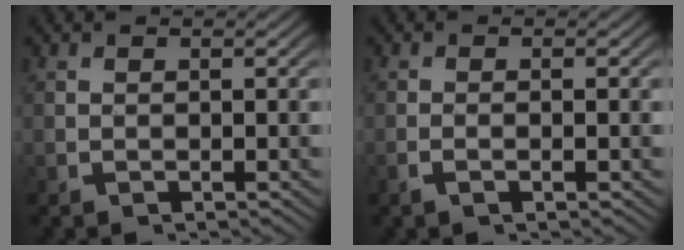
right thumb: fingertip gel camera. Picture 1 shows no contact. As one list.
[{"total": 1.1, "force": [-0.5, 0.1, 0.9], "torque": [-0.023, 0.000, -0.011]}]